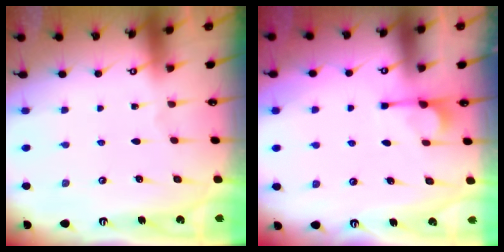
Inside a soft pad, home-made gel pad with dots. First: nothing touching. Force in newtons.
{"total": 0.8, "press": 0.1, "slide": 0.8}